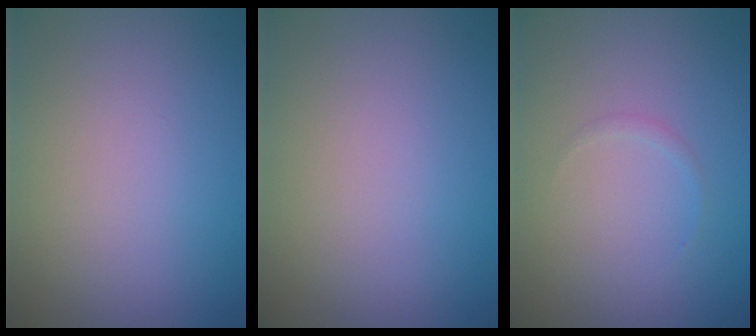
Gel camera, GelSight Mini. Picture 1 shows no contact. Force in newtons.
{"total": 0.0}
{"total": 0.5, "press": 0.5, "slide": 0.1}